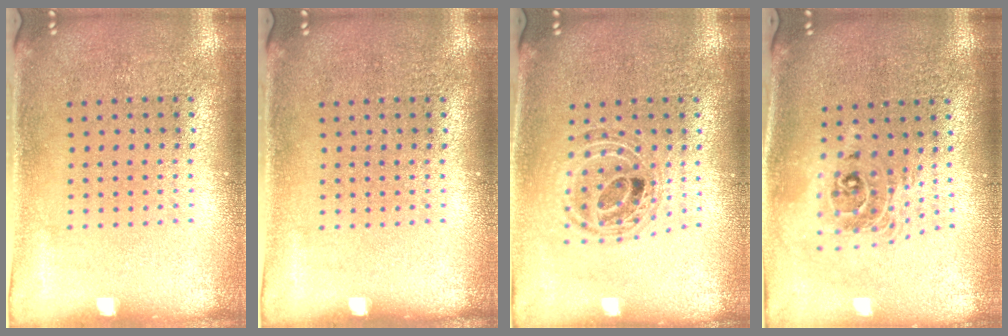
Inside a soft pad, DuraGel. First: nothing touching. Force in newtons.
{"total": 0.0}
{"total": 0.9, "press": 0.9, "slide": 0.2}
{"total": 2.0, "press": 1.6, "slide": 1.3}